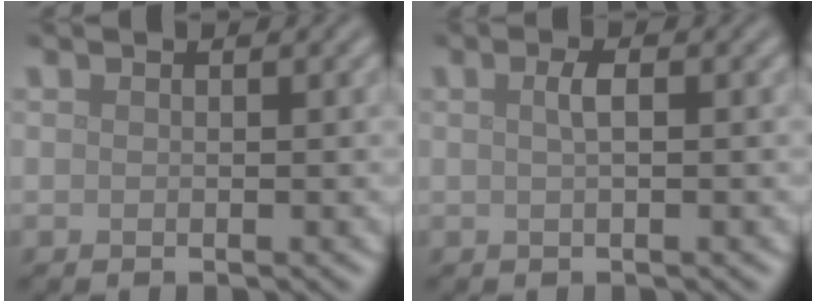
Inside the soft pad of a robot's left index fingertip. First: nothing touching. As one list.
[{"total": 1.5, "force": [0.3, 0.4, 1.4], "torque": [-0.025, 0.007, 0.004]}]